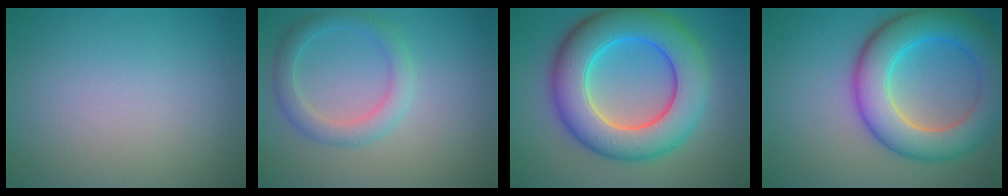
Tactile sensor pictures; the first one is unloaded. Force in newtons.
{"total": 2.8, "press": 2.8, "slide": 0.0}
{"total": 10.8, "press": 10.7, "slide": 0.4}
{"total": 8.8, "press": 8.8, "slide": 0.1}